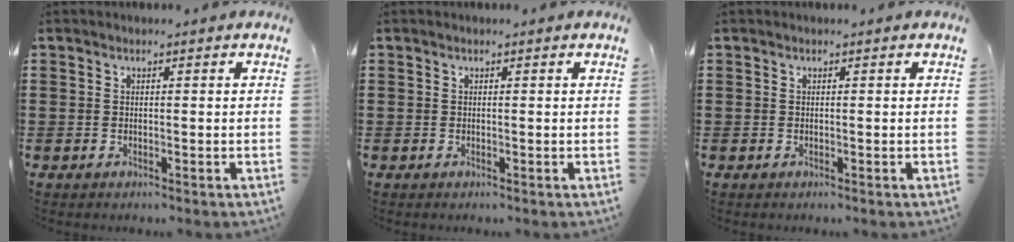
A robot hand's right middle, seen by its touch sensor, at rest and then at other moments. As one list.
[{"total": 0.0}, {"total": 0.0}]